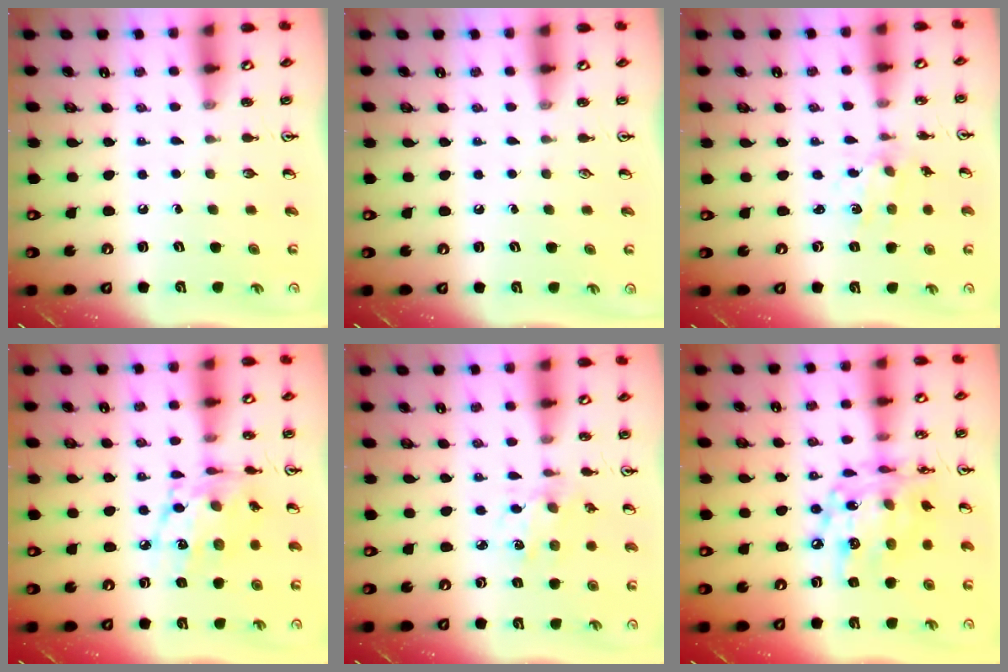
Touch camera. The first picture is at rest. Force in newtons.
{"total": 0.0}
{"total": 1.9, "press": 1.9, "slide": 0.2}
{"total": 12.4, "press": 12.4, "slide": 0.9}
{"total": 2.1, "press": 2.0, "slide": 0.6}
{"total": 16.1, "press": 16.0, "slide": 1.3}